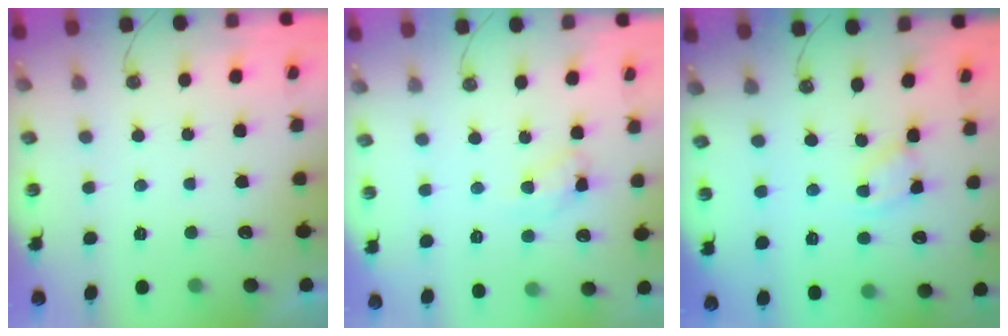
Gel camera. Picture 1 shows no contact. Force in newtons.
{"total": 9.8, "press": 9.8, "slide": 0.7}
{"total": 2.7, "press": 2.7, "slide": 0.4}